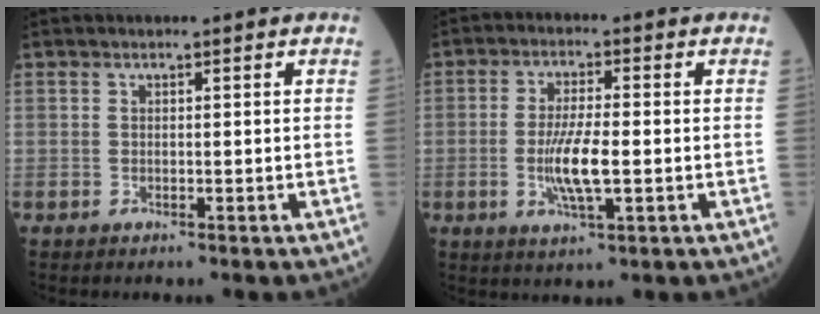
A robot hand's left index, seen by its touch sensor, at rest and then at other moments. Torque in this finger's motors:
{"motor_torque": [1.13, 0.31, 0.24, 0.06]}